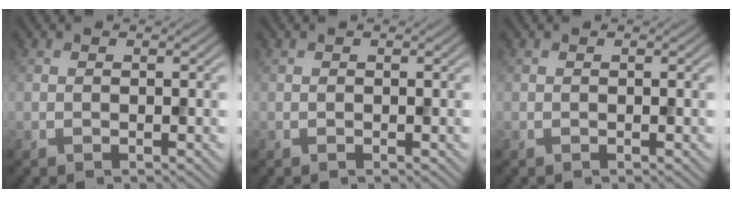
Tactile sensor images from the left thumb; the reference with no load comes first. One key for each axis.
{"total": 0.0}
{"total": 0.0}